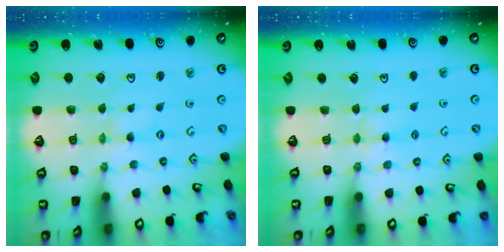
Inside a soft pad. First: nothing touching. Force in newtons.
{"total": 3.7, "press": 3.6, "slide": 0.4}